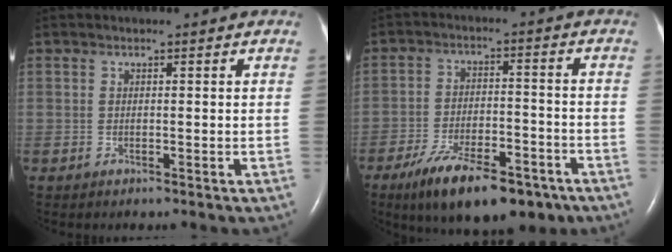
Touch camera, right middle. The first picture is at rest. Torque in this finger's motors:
{"motor_torque": [1.10, -1.04, 0.37, 0.16]}